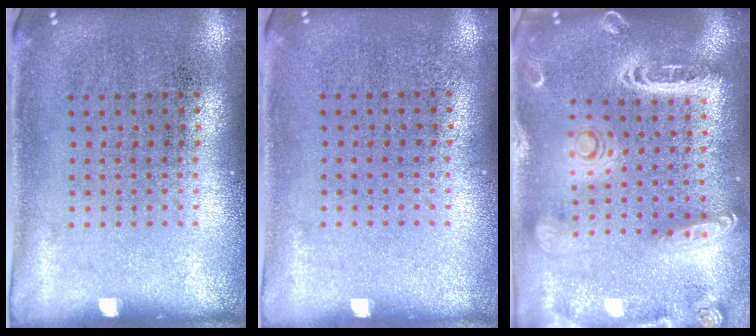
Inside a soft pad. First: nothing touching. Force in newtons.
{"total": 0.0}
{"total": 2.8, "press": 2.4, "slide": 1.4}